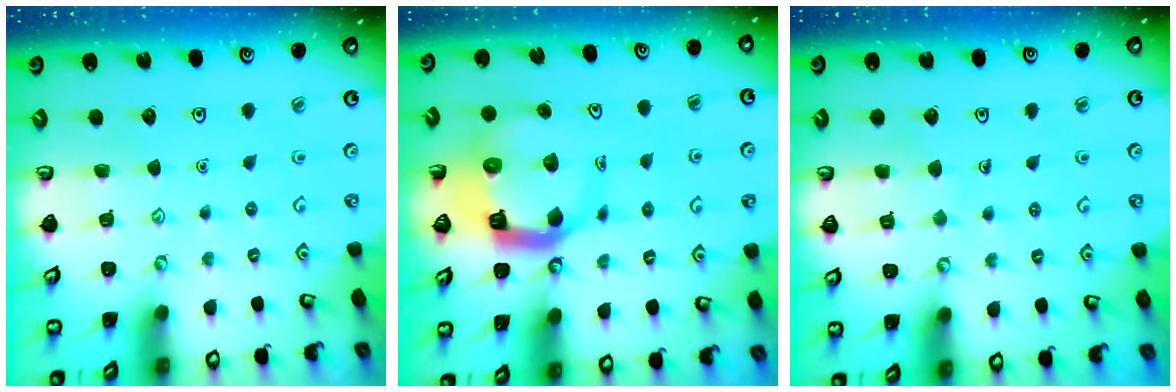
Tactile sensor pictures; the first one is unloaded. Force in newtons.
{"total": 12.1, "press": 12.0, "slide": 1.4}
{"total": 2.3, "press": 2.3, "slide": 0.1}